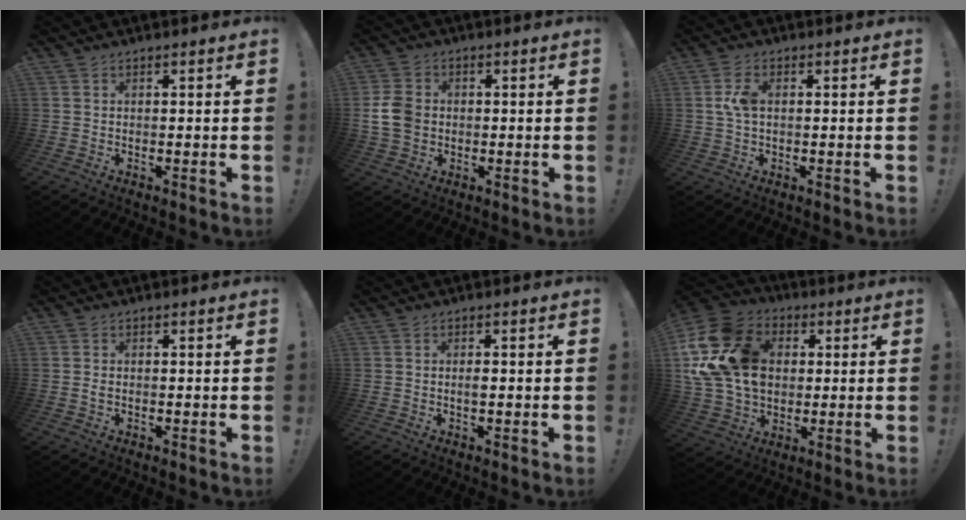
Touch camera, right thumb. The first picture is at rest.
{"total": 8.9, "force": [-0.3, 7.2, 5.1], "torque": [-0.103, 0.011, 0.000]}
{"total": 5.1, "force": [0.5, 2.9, 4.2], "torque": [-0.086, 0.003, 0.006]}
{"total": 0.7, "force": [-0.3, 0.4, 0.6], "torque": [-0.010, 0.001, -0.004]}
{"total": 1.2, "force": [-0.2, 0.3, 1.2], "torque": [-0.015, -0.001, -0.006]}
{"total": 22.7, "force": [4.1, 17.4, 14.0], "torque": [-0.251, -0.010, 0.086]}